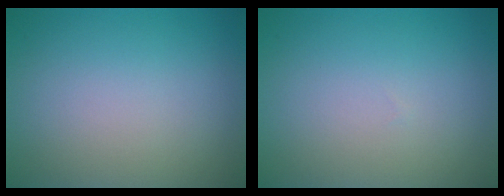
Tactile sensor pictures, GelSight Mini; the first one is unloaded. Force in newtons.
{"total": 0.0}